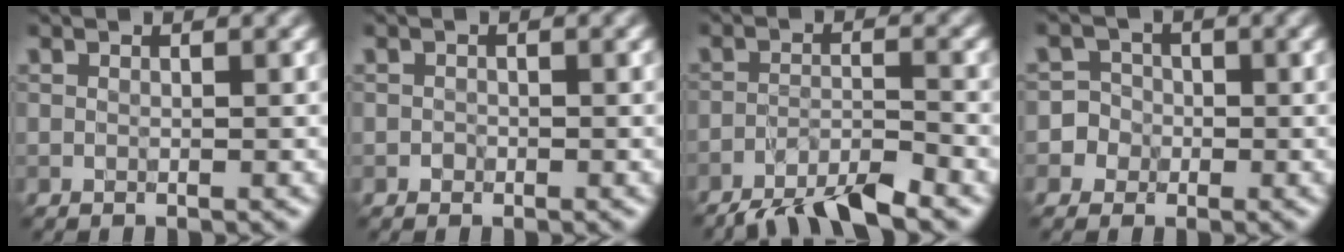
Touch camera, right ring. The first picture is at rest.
{"total": 0.5, "force": [-0.3, 0.5, 0.1], "torque": [0.003, -0.004, -0.005]}
{"total": 5.8, "force": [-4.7, 1.0, 3.2], "torque": [-0.052, -0.004, -0.086]}
{"total": 4.5, "force": [-1.5, 4.2, 0.4], "torque": [0.016, 0.014, -0.048]}